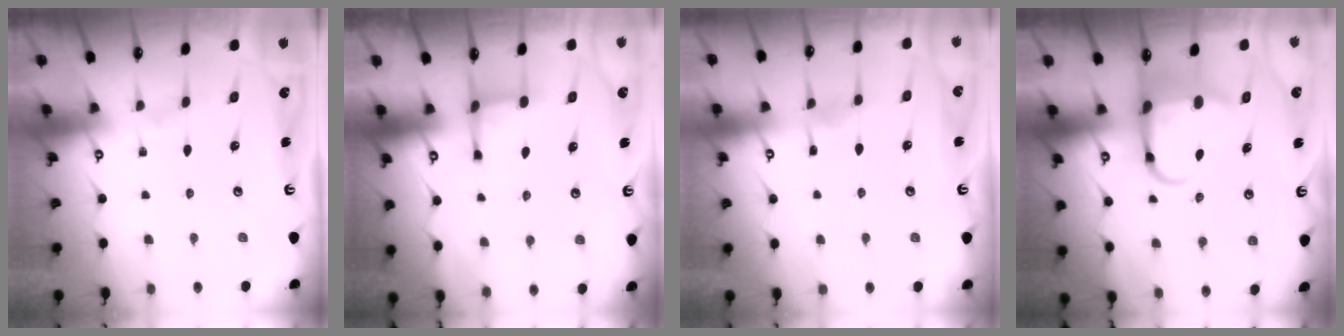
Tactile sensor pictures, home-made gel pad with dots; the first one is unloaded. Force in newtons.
{"total": 2.9, "press": 2.8, "slide": 0.7}
{"total": 5.9, "press": 5.9, "slide": 0.4}
{"total": 6.9, "press": 6.8, "slide": 1.5}